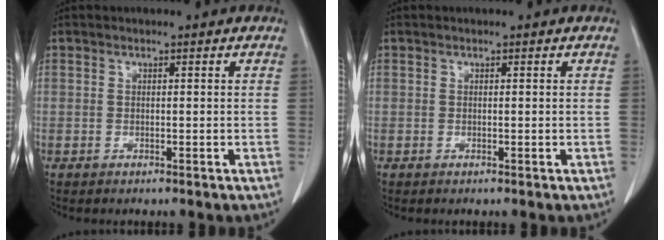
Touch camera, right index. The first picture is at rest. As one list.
[{"total": 0.0}]